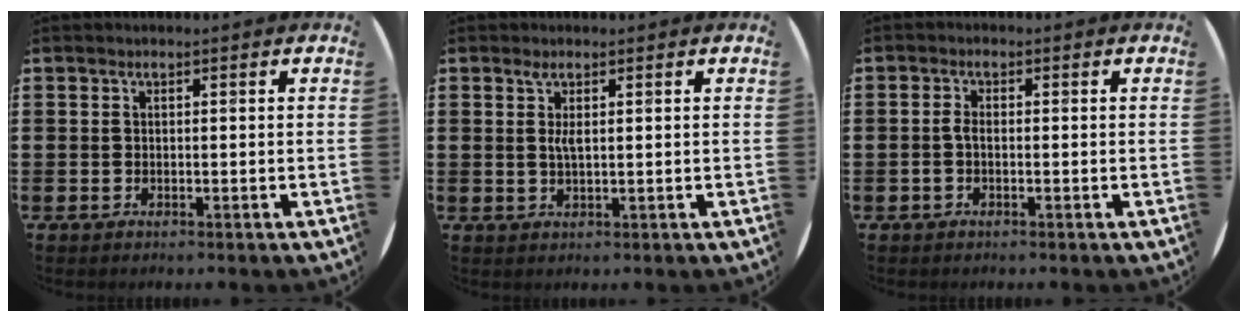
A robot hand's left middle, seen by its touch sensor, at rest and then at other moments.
{"total": 1.7, "force": [0.7, 0.3, 1.5], "torque": [-0.032, 0.004, 0.011]}
{"total": 1.2, "force": [-0.3, 0.4, 1.1], "torque": [-0.022, -0.001, -0.005]}